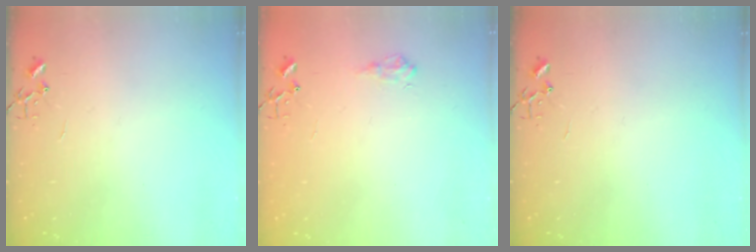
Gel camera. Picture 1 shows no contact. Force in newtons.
{"total": 6.8, "press": 6.8, "slide": 0.8}
{"total": 0.0}